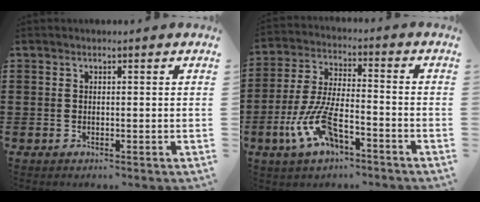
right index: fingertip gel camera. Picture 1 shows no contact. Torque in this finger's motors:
{"motor_torque": [2.14, 0.00, 0.75, 0.21]}